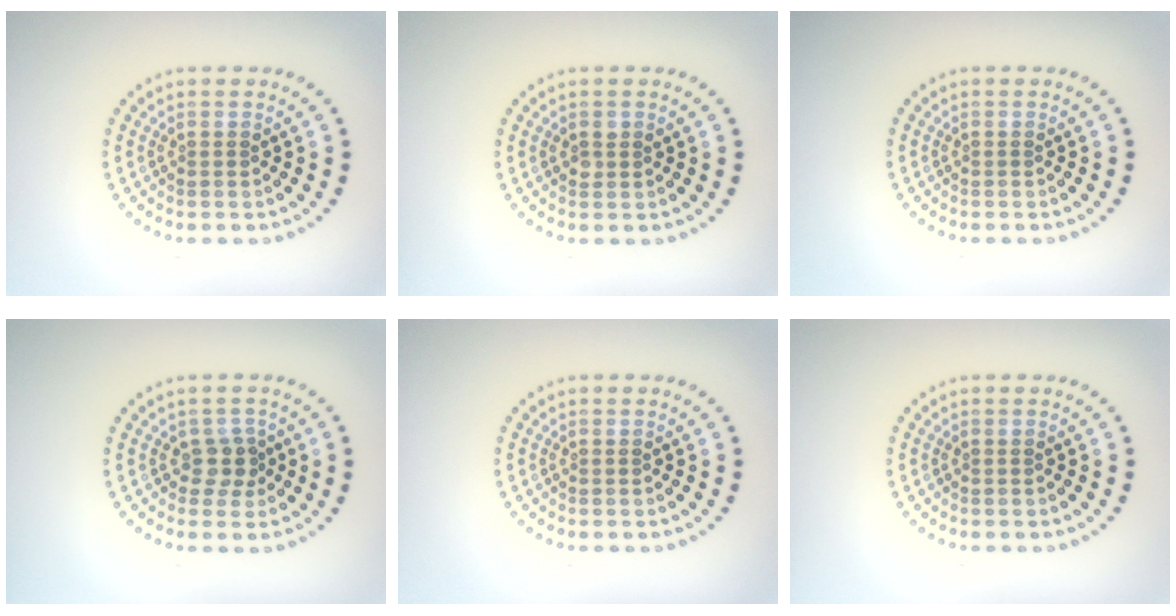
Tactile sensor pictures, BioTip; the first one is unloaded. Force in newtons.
{"total": 1.0, "press": 0.9, "slide": 0.3}
{"total": 0.0}
{"total": 1.8, "press": 1.5, "slide": 1.1}
{"total": 0.0}
{"total": 0.0}